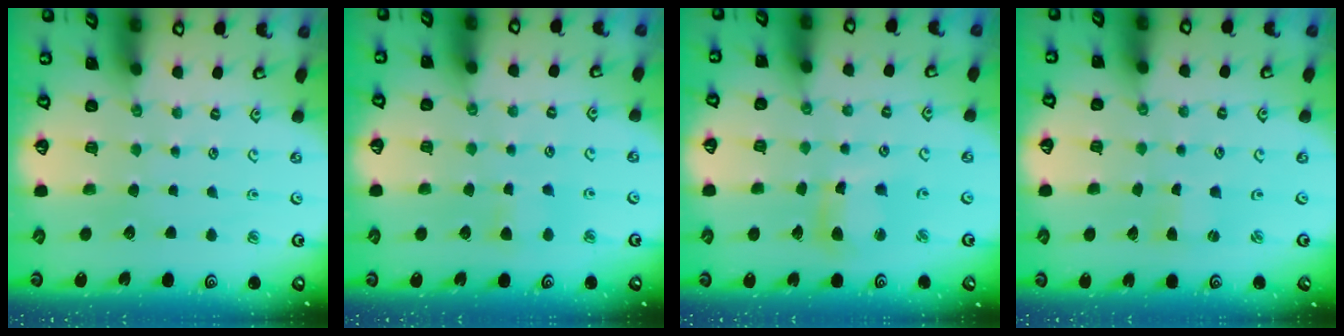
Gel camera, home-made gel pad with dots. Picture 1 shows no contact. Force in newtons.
{"total": 4.5, "press": 4.4, "slide": 0.8}
{"total": 7.4, "press": 7.3, "slide": 1.0}
{"total": 1.0, "press": 1.0, "slide": 0.3}